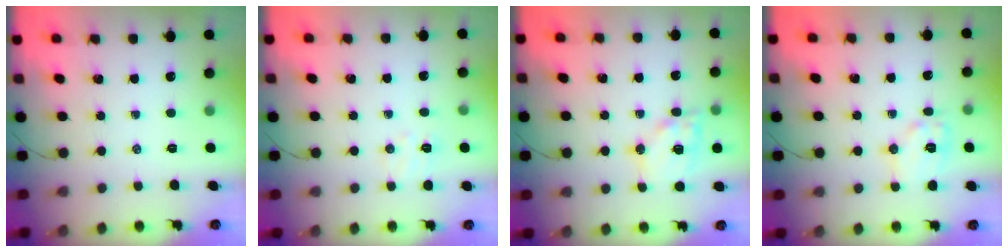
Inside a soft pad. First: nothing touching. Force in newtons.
{"total": 4.2, "press": 4.1, "slide": 1.0}
{"total": 13.2, "press": 13.0, "slide": 2.3}
{"total": 8.9, "press": 8.9, "slide": 0.1}